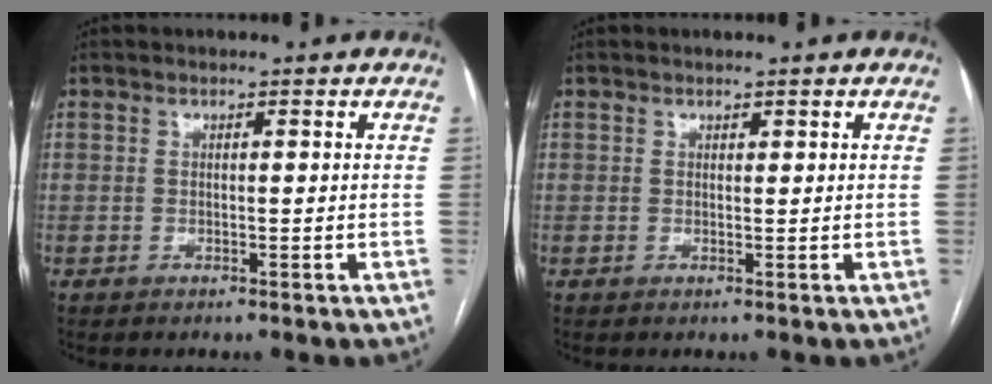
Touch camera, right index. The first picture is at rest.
{"total": 0.0}